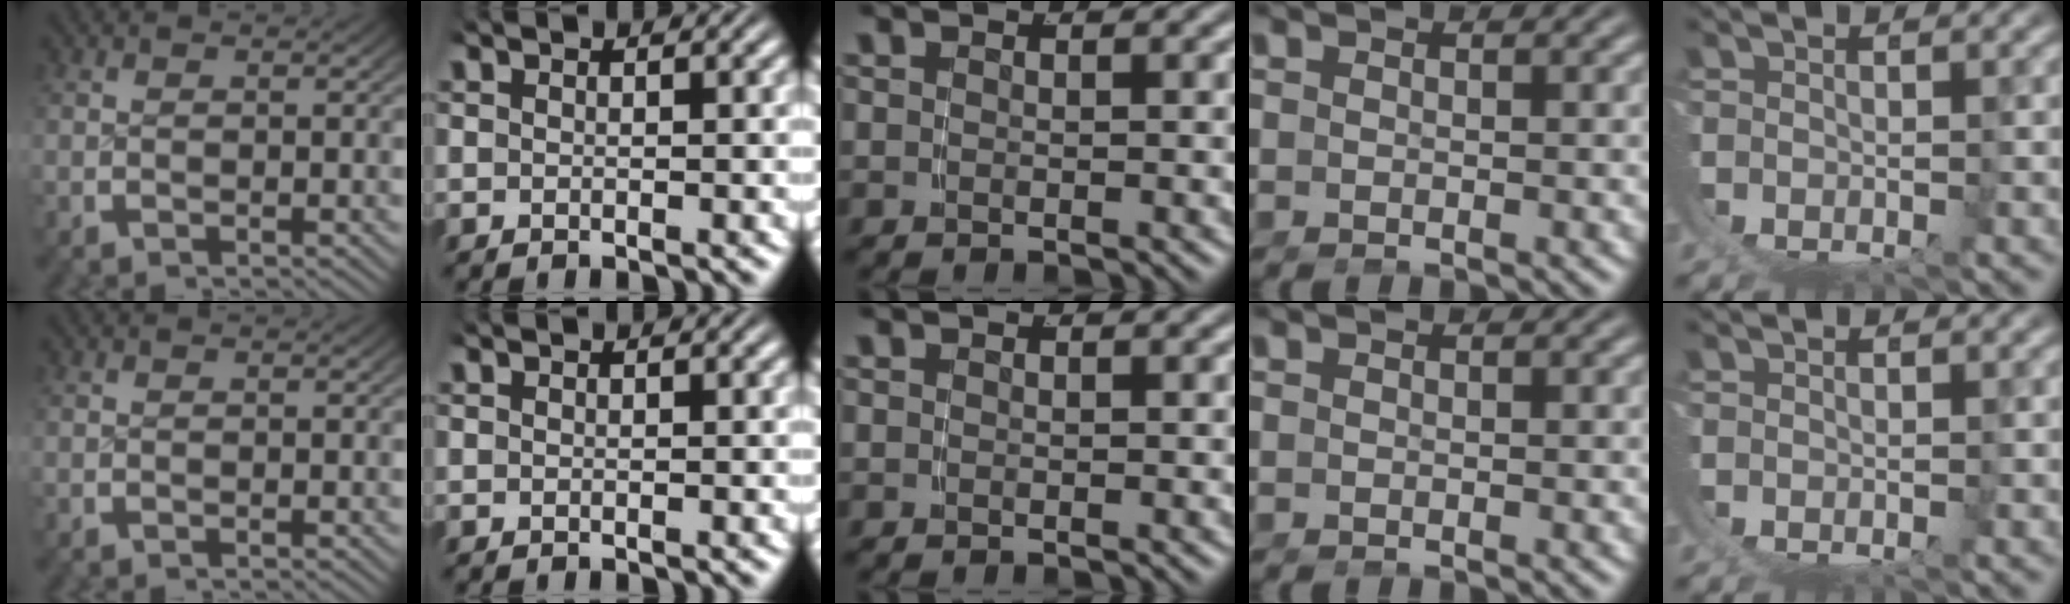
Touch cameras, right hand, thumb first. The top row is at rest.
{}